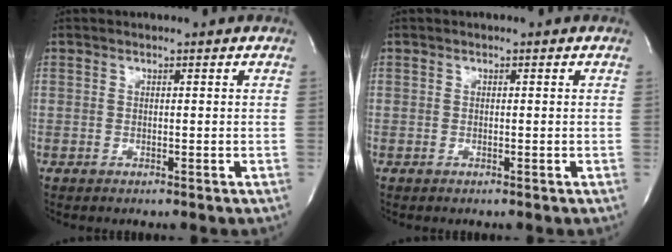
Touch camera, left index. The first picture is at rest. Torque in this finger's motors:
{"motor_torque": [-0.01, 0.01, -0.01, 0.00]}